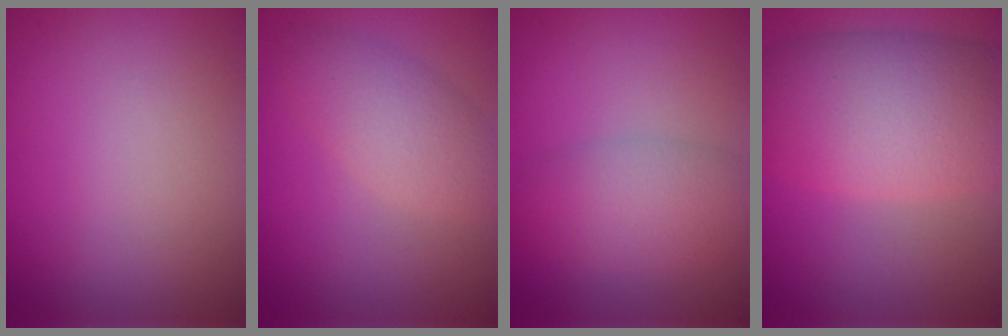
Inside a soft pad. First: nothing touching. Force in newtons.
{"total": 3.7, "press": 3.7, "slide": 0.1}
{"total": 4.4, "press": 4.3, "slide": 0.3}
{"total": 9.5, "press": 9.4, "slide": 0.3}